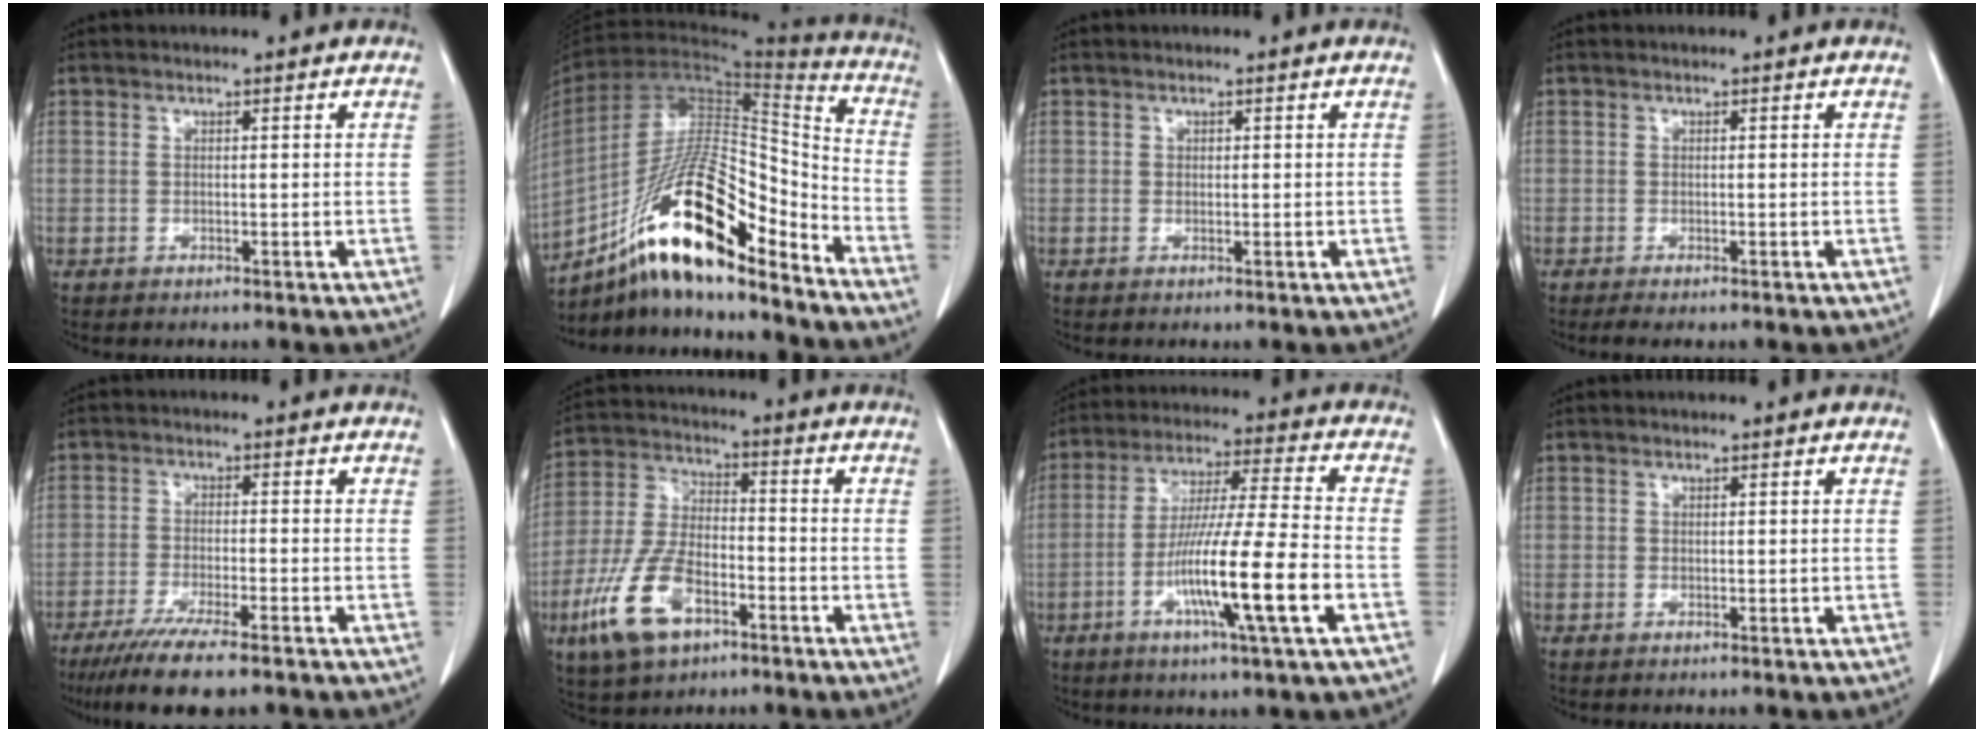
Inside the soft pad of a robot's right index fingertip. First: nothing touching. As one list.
[{"total": 21.2, "force": [-13.4, 4.9, 15.6], "torque": [-0.284, 0.008, -0.231]}, {"total": 0.0}, {"total": 1.3, "force": [-0.9, -0.2, 0.8], "torque": [-0.018, -0.005, -0.018]}, {"total": 10.1, "force": [-7.7, 0.6, 6.5], "torque": [-0.104, -0.024, -0.121]}, {"total": 12.5, "force": [-6.1, 6.2, 9.0], "torque": [-0.203, 0.003, -0.111]}, {"total": 14.8, "force": [-5.0, -0.6, 13.9], "torque": [-0.258, -0.011, -0.091]}, {"total": 0.0}]